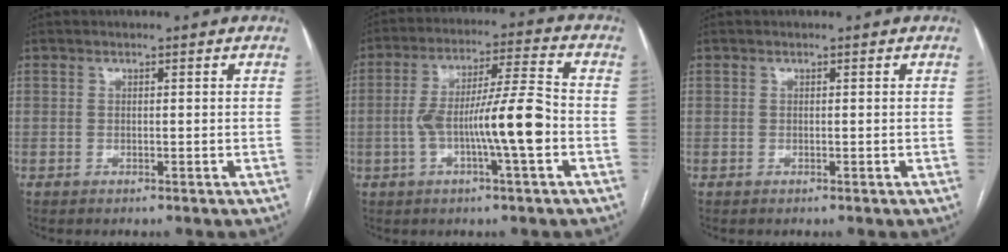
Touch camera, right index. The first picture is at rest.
{"total": 11.6, "force": [-2.7, 0.3, 11.2], "torque": [-0.204, 0.012, -0.050]}
{"total": 0.0}